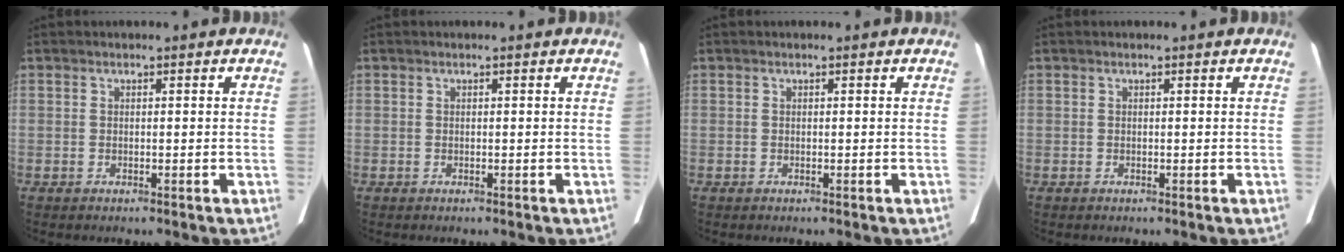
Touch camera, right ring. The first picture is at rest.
{"total": 0.0}
{"total": 0.0}
{"total": 0.0}